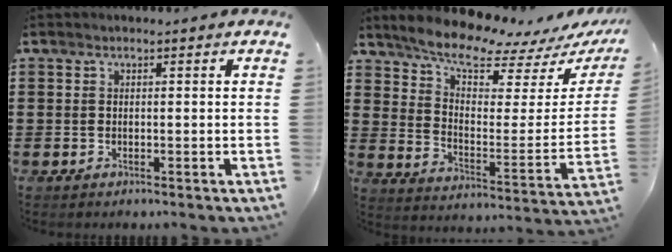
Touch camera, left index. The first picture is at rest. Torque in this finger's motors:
{"motor_torque": [1.22, -0.92, 0.49, 0.06]}